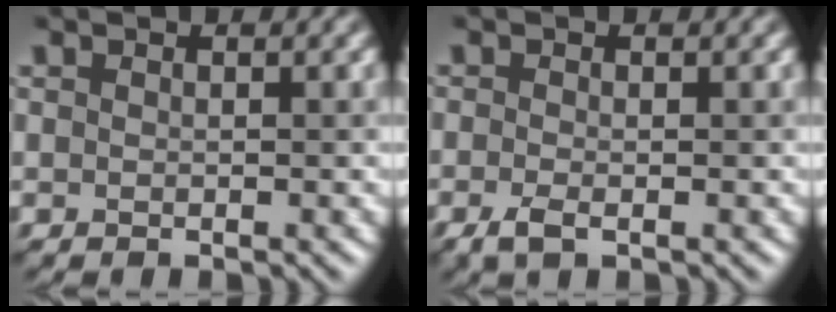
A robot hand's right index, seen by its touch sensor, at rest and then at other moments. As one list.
[{"total": 1.6, "force": [-0.9, 0.5, 1.3], "torque": [-0.032, -0.005, -0.020]}]